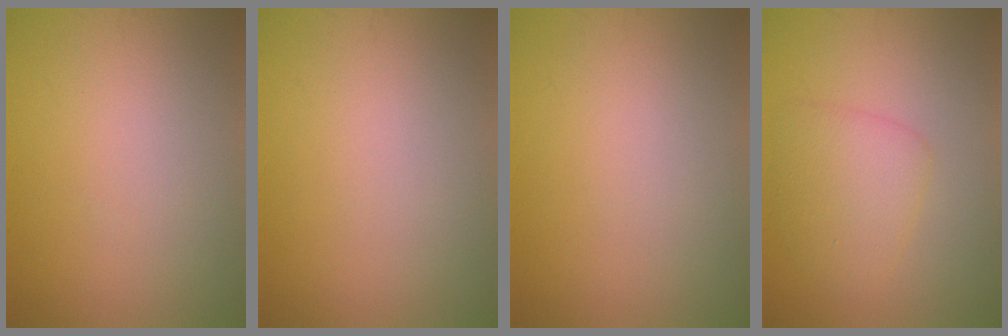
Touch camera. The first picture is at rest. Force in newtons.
{"total": 0.0}
{"total": 0.0}
{"total": 3.6, "press": 3.6, "slide": 0.1}